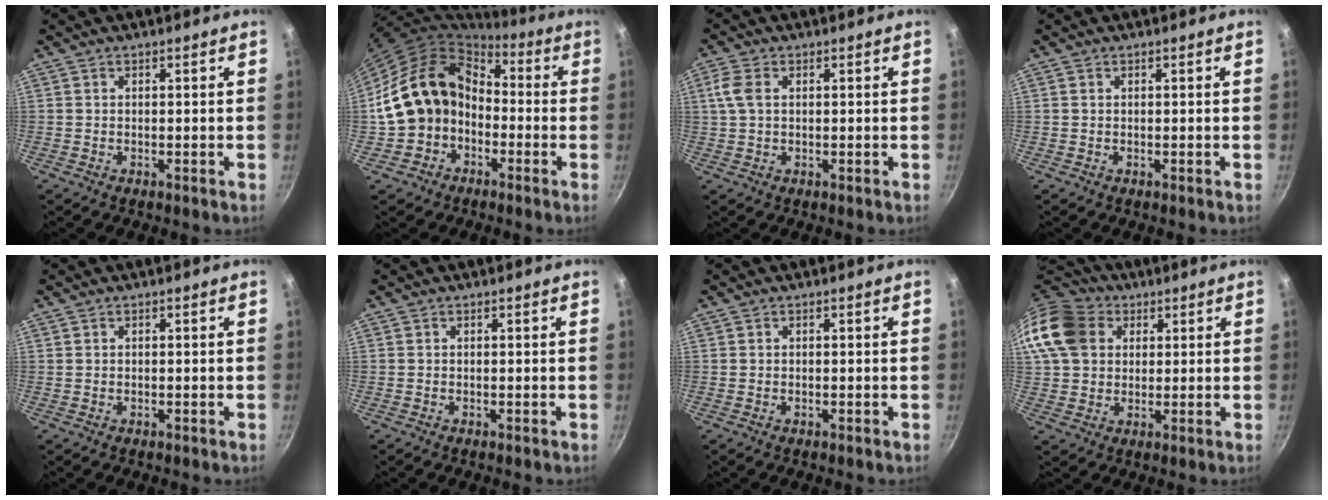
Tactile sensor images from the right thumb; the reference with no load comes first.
{"total": 15.4, "force": [-2.5, 12.6, 8.4], "torque": [-0.126, 0.061, -0.047]}
{"total": 4.1, "force": [1.0, 2.5, 3.1], "torque": [-0.071, 0.009, 0.019]}
{"total": 0.0}
{"total": 0.0}
{"total": 0.0}
{"total": 0.0}
{"total": 15.2, "force": [4.8, 12.2, 7.7], "torque": [-0.153, 0.018, 0.078]}